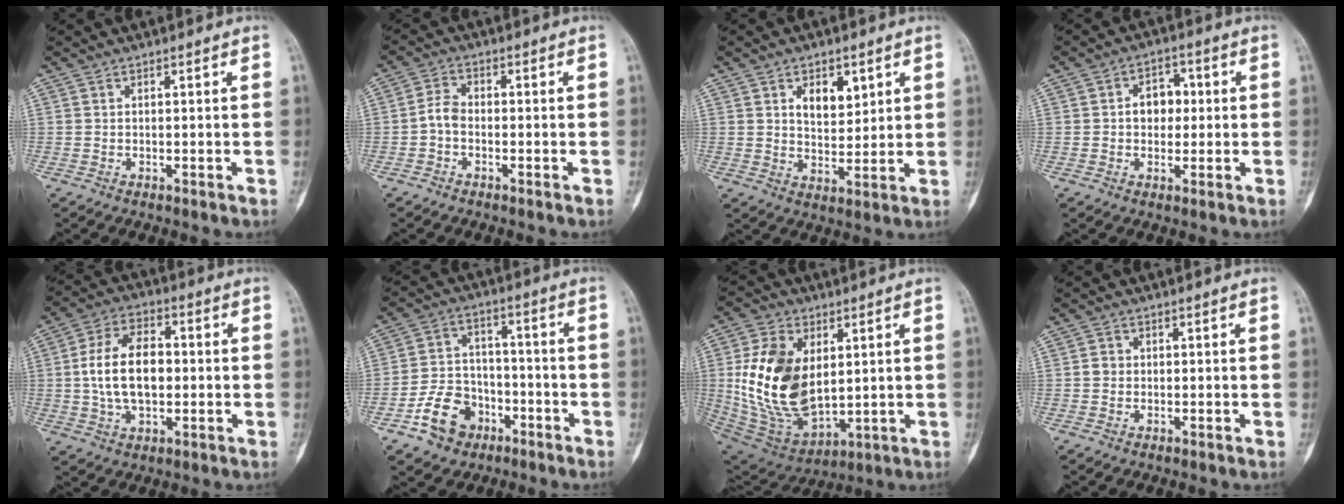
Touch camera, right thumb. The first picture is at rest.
{"total": 3.3, "force": [-1.1, 2.1, 2.3], "torque": [-0.042, 0.015, -0.030]}
{"total": 6.9, "force": [3.0, 4.1, 4.7], "torque": [-0.050, -0.021, 0.052]}
{"total": 5.8, "force": [0.4, 4.4, 3.8], "torque": [-0.027, 0.012, 0.001]}
{"total": 12.8, "force": [0.1, 7.7, 10.3], "torque": [-0.179, 0.017, 0.000]}
{"total": 10.9, "force": [-5.5, 8.2, 4.5], "torque": [-0.050, 0.047, -0.095]}
{"total": 18.8, "force": [2.8, 12.2, 14.1], "torque": [-0.240, -0.021, 0.072]}
{"total": 1.5, "force": [-0.1, 1.4, 0.5], "torque": [-0.003, 0.004, -0.002]}